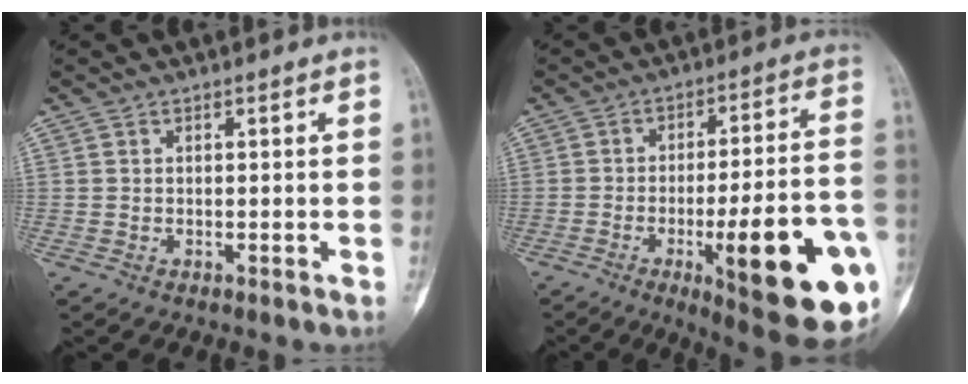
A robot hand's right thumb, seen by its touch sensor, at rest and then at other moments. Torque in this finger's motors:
{"motor_torque": [2.78, 2.23, 1.97, -0.80, 0.49]}